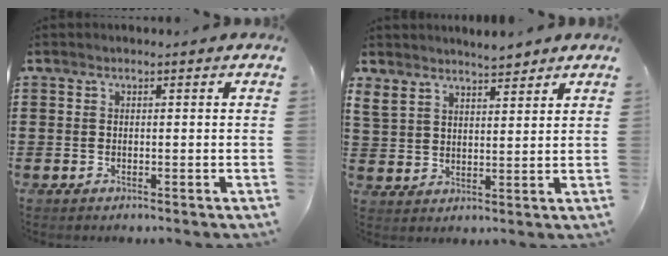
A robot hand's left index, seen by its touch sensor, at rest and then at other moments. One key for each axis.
{"total": 5.2, "fx": 4.9, "fy": 1.6, "fz": 0.8, "tx": -0.034, "ty": -0.012, "tz": 0.093}